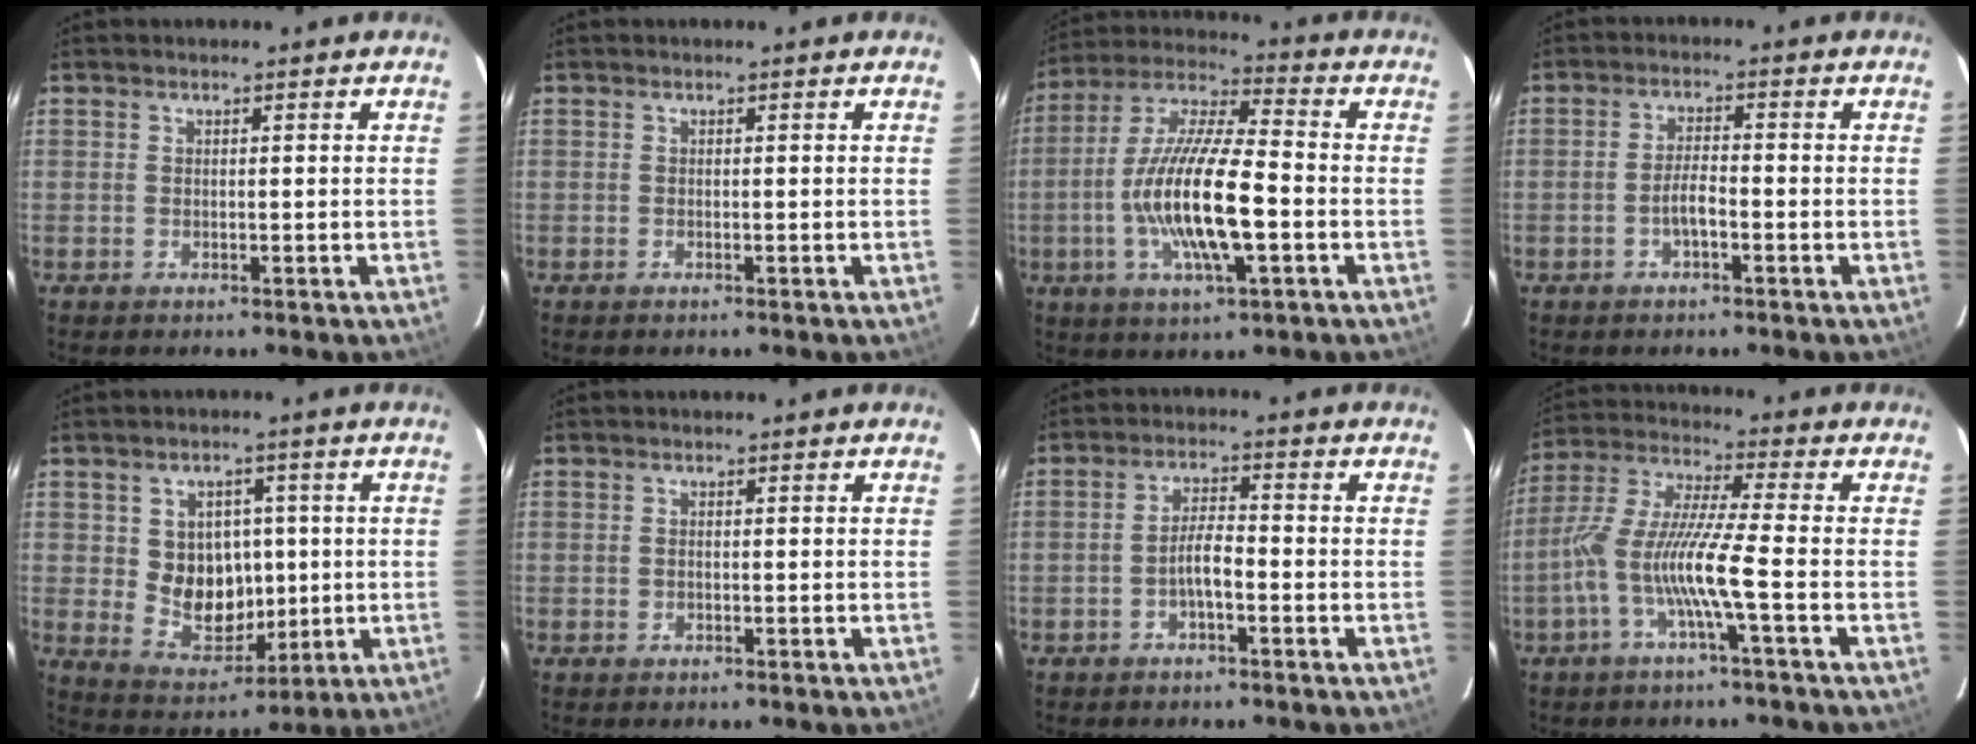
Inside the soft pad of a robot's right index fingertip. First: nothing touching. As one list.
[{"total": 0.0}, {"total": 16.8, "force": [-3.6, 4.0, 15.9], "torque": [-0.313, -0.007, -0.070]}, {"total": 3.3, "force": [-1.5, 0.9, 2.8], "torque": [-0.056, 0.003, -0.027]}, {"total": 10.0, "force": [0.5, 8.5, 5.1], "torque": [-0.099, 0.000, 0.032]}, {"total": 0.6, "force": [-0.1, 0.5, 0.2], "torque": [-0.004, 0.000, -0.002]}, {"total": 3.8, "force": [-1.8, 1.0, 3.3], "torque": [-0.065, 0.007, -0.032]}, {"total": 11.3, "force": [-4.1, -0.3, 10.6], "torque": [-0.217, 0.002, -0.081]}]